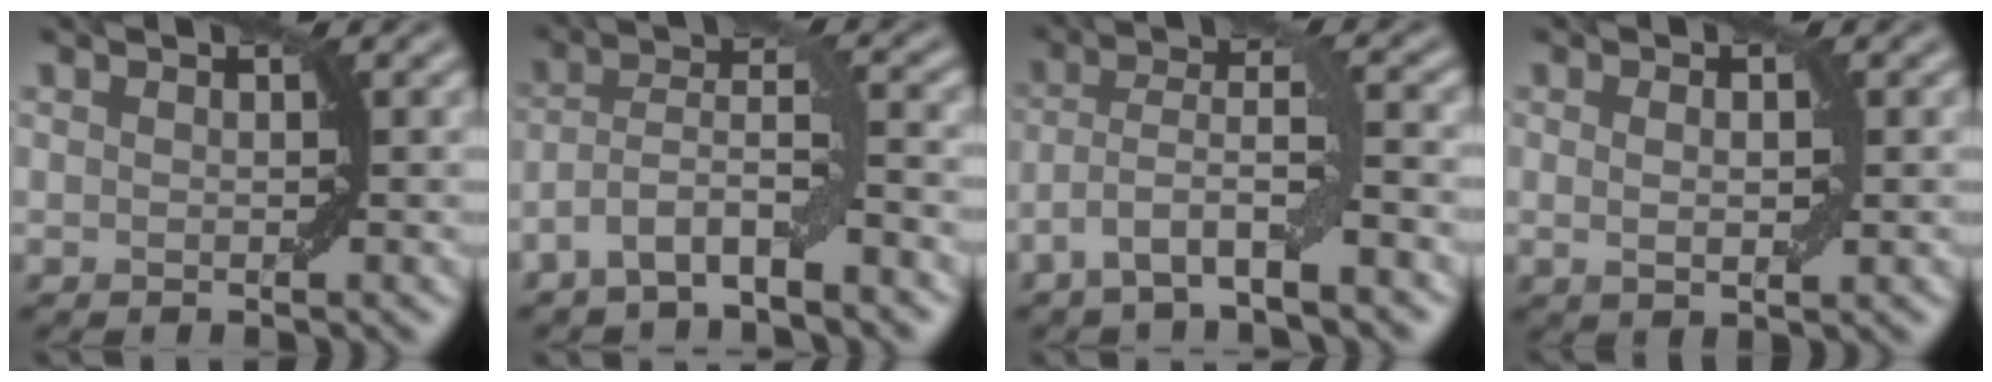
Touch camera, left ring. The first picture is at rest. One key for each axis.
{"total": 5.0, "fx": -2.9, "fy": 1.5, "fz": 3.9, "tx": -0.073, "ty": 0.008, "tz": -0.061}
{"total": 5.4, "fx": -2.7, "fy": 1.2, "fz": 4.5, "tx": -0.086, "ty": 0.006, "tz": -0.057}
{"total": 1.9, "fx": 0.3, "fy": 0.6, "fz": 1.8, "tx": -0.030, "ty": 0.001, "tz": 0.006}